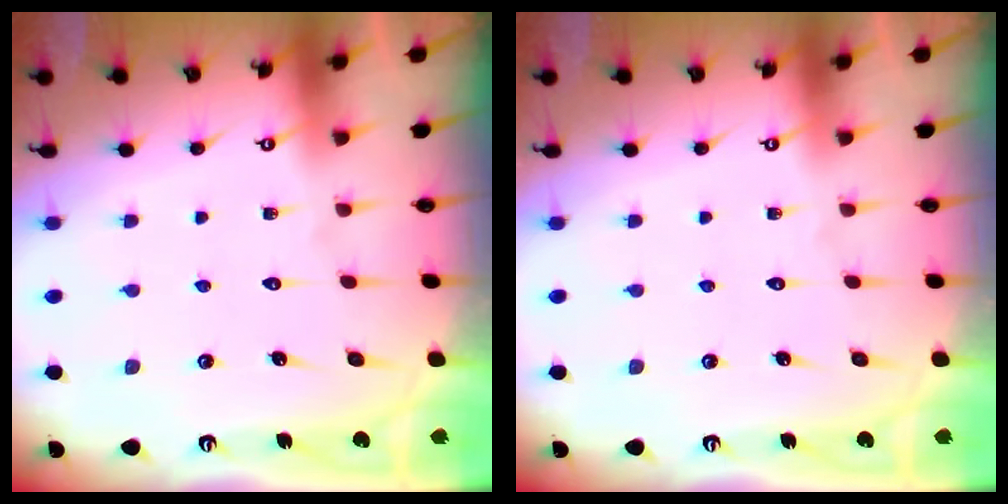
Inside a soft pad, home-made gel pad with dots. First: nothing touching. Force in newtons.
{"total": 0.0}